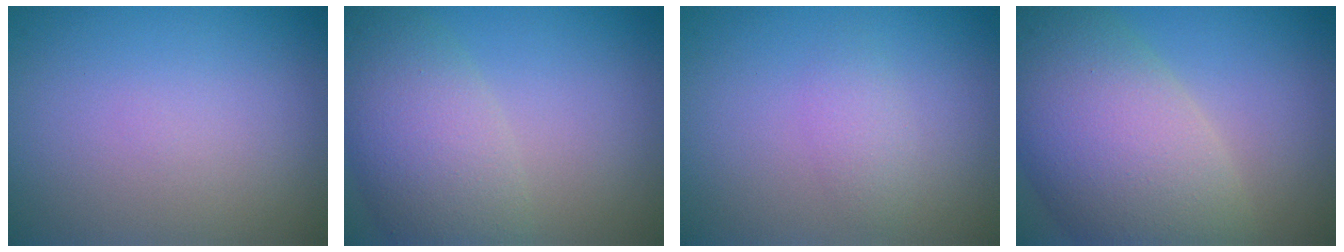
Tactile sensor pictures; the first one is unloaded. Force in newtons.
{"total": 6.3, "press": 6.2, "slide": 0.5}
{"total": 1.4, "press": 1.4, "slide": 0.0}
{"total": 11.4, "press": 11.3, "slide": 0.6}